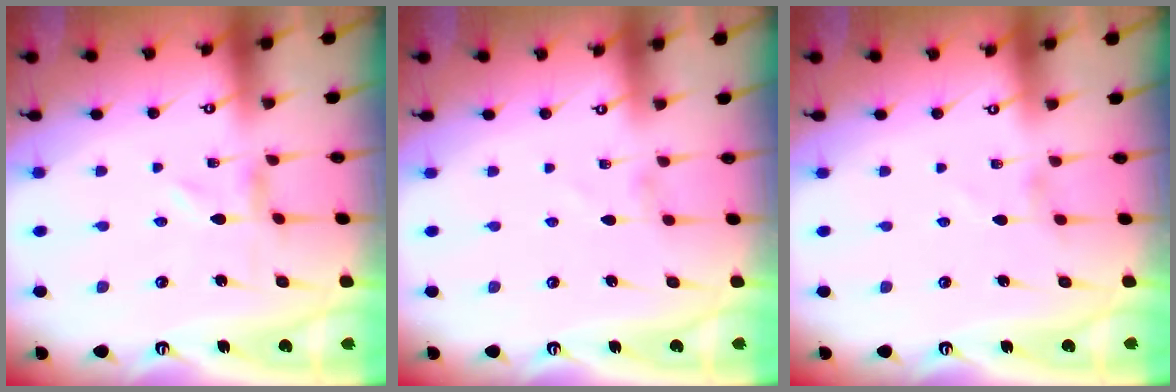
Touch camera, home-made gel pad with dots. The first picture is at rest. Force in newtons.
{"total": 0.8, "press": 0.8, "slide": 0.1}
{"total": 0.6, "press": 0.5, "slide": 0.3}